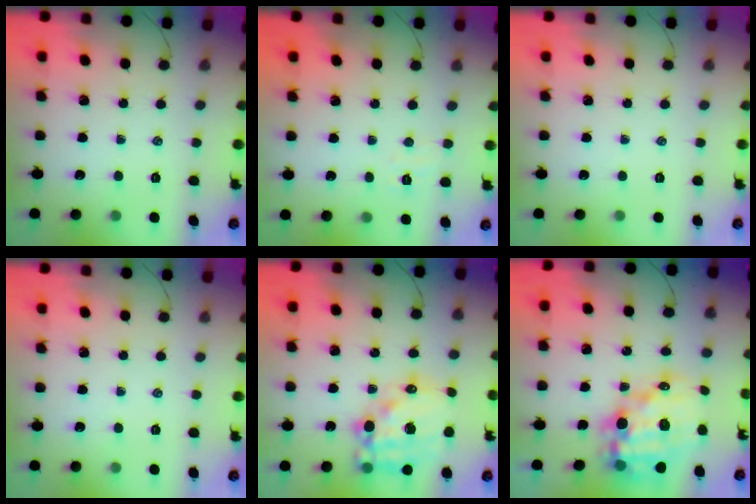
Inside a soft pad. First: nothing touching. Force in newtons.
{"total": 3.0, "press": 3.0, "slide": 0.8}
{"total": 0.0}
{"total": 0.0}
{"total": 17.8, "press": 17.4, "slide": 3.8}
{"total": 16.6, "press": 16.0, "slide": 4.2}